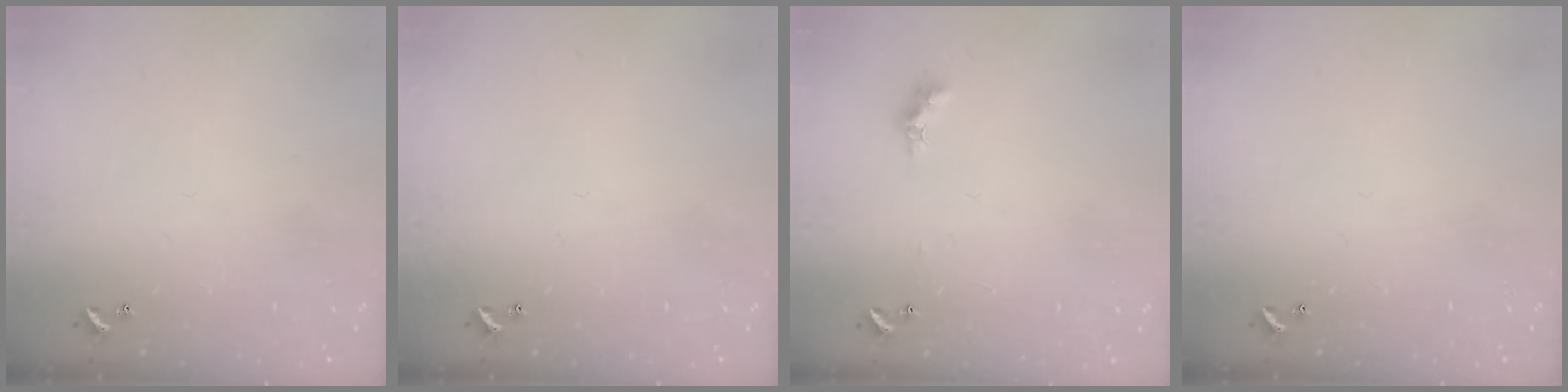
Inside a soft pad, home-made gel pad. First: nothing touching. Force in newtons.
{"total": 0.0}
{"total": 0.6, "press": 0.4, "slide": 0.5}
{"total": 0.0}